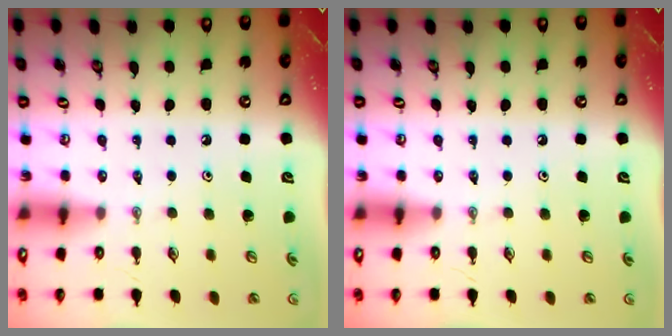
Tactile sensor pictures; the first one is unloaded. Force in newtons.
{"total": 0.0}